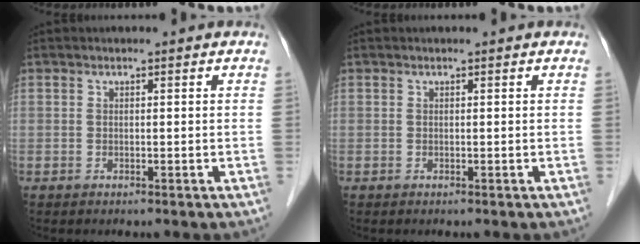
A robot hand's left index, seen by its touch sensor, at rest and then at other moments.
{"total": 0.0}